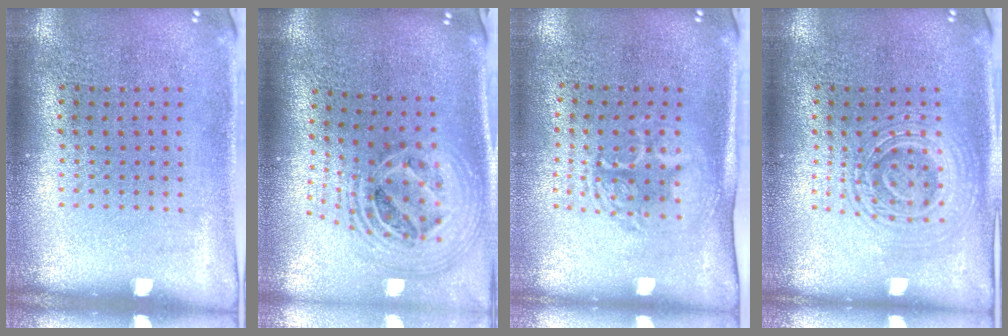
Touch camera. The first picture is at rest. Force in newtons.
{"total": 2.5, "press": 1.8, "slide": 1.8}
{"total": 1.7, "press": 1.4, "slide": 1.0}
{"total": 2.8, "press": 2.8, "slide": 0.5}